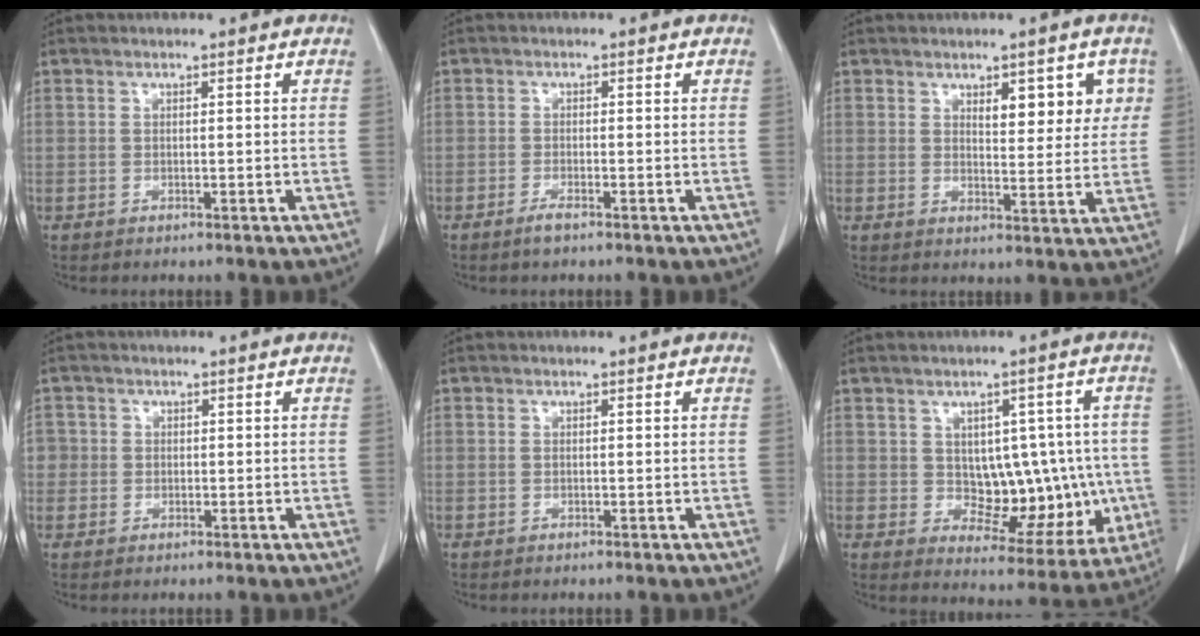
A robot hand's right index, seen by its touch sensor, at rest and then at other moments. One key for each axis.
{"total": 1.5, "fx": -1.1, "fy": 0.2, "fz": 1.0, "tx": -0.026, "ty": -0.001, "tz": -0.018}
{"total": 6.8, "fx": 2.8, "fy": 2.9, "fz": 5.5, "tx": -0.060, "ty": 0.009, "tz": 0.039}
{"total": 2.4, "fx": -0.1, "fy": 2.4, "fz": 0.1, "tx": 0.009, "ty": 0.005, "tz": -0.002}
{"total": 0.0}
{"total": 11.2, "fx": -0.2, "fy": 6.7, "fz": 9.0, "tx": -0.094, "ty": 0.023, "tz": 0.020}